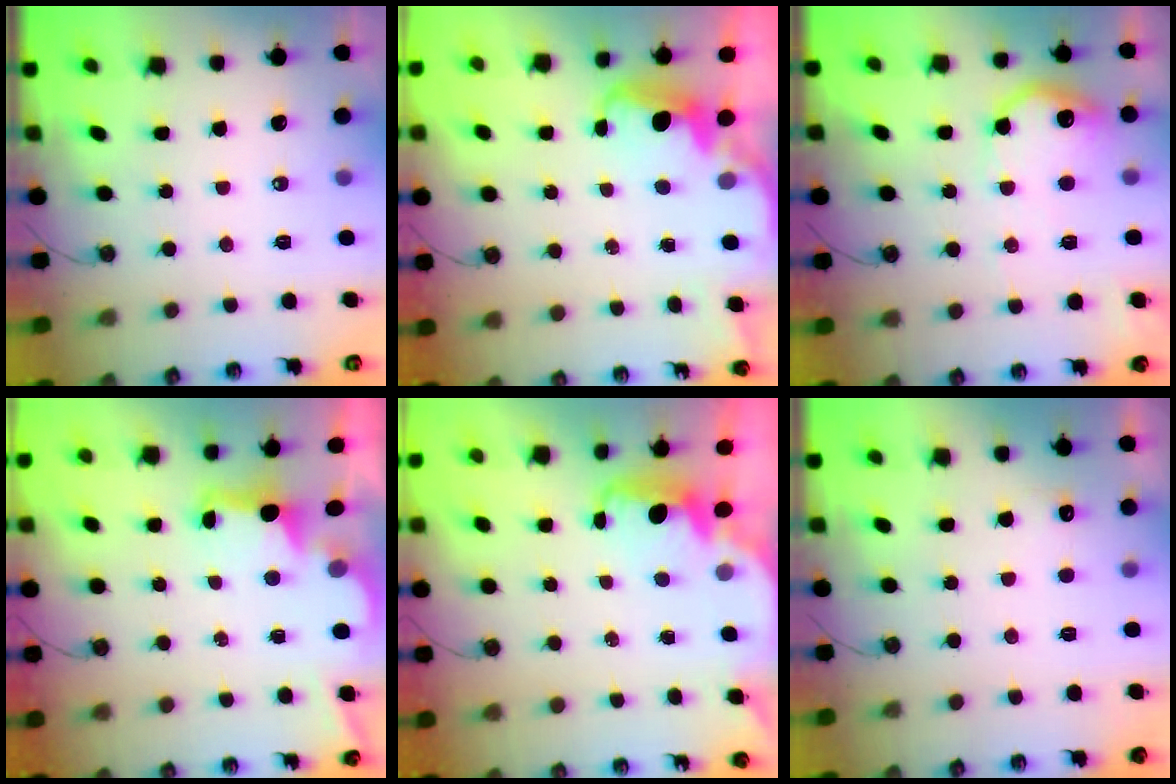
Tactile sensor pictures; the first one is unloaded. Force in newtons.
{"total": 3.6, "press": 3.6, "slide": 0.7}
{"total": 14.7, "press": 14.7, "slide": 0.7}
{"total": 2.8, "press": 2.6, "slide": 0.9}
{"total": 2.3, "press": 2.2, "slide": 0.6}
{"total": 5.3, "press": 5.1, "slide": 1.3}